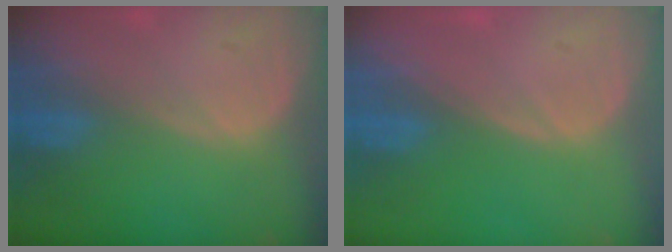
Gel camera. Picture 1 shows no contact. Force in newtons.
{"total": 0.0}